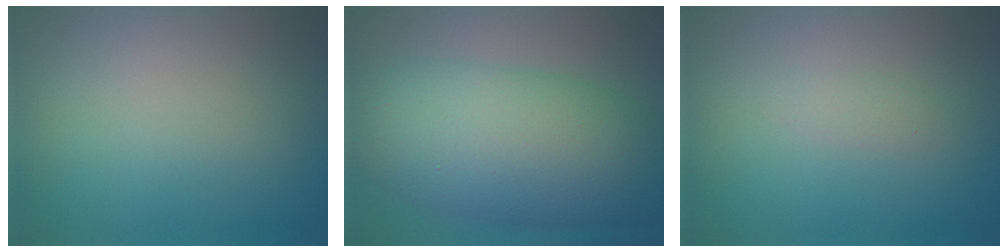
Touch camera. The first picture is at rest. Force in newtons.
{"total": 10.5, "press": 10.5, "slide": 0.2}
{"total": 0.8, "press": 0.8, "slide": 0.0}